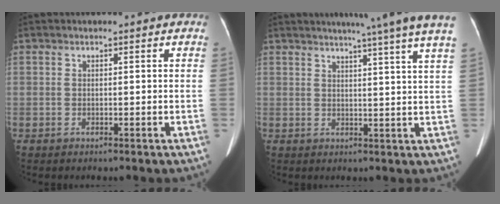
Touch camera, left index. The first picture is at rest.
{"total": 13.2, "force": [10.8, -1.8, 7.4], "torque": [-0.104, -0.016, 0.114]}